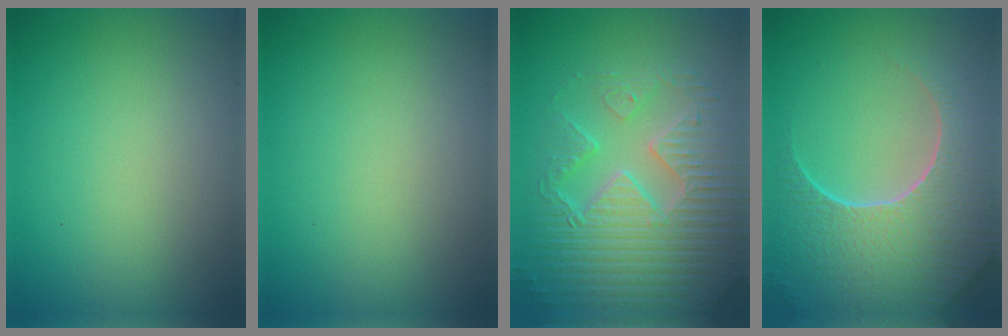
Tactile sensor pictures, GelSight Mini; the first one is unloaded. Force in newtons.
{"total": 0.0}
{"total": 7.9, "press": 6.2, "slide": 4.9}
{"total": 9.0, "press": 6.2, "slide": 6.5}